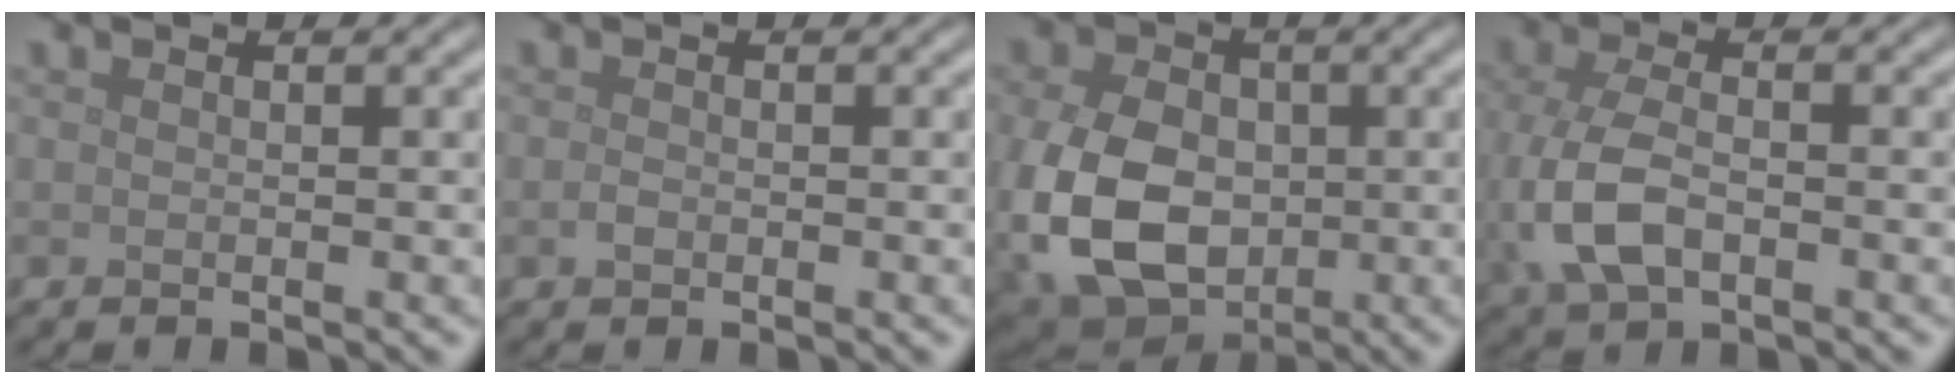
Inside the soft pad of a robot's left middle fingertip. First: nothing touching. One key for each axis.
{"total": 0.8, "fx": -0.3, "fy": 0.5, "fz": 0.5, "tx": -0.012, "ty": -0.001, "tz": -0.006}
{"total": 11.8, "fx": -1.8, "fy": 8.5, "fz": 8.0, "tx": -0.195, "ty": -0.022, "tz": -0.042}
{"total": 5.8, "fx": -1.2, "fy": 3.3, "fz": 4.6, "tx": -0.119, "ty": -0.010, "tz": -0.024}